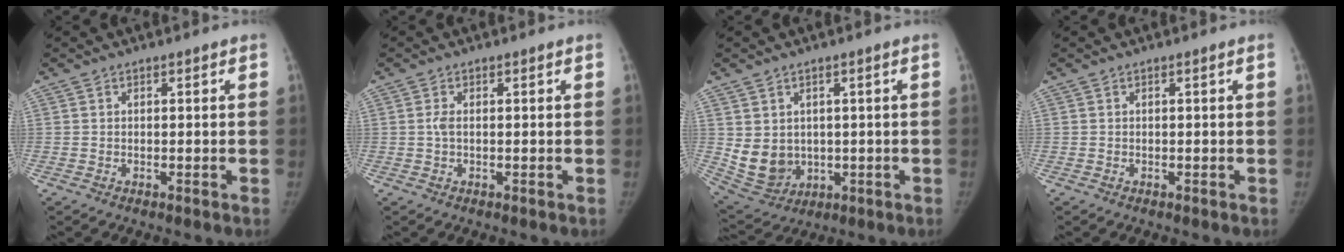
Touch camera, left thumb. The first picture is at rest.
{"total": 1.3, "force": [0.0, 0.6, 1.2], "torque": [-0.025, 0.000, -0.003]}
{"total": 8.7, "force": [0.3, 7.5, 4.4], "torque": [-0.058, -0.011, 0.033]}
{"total": 0.0}